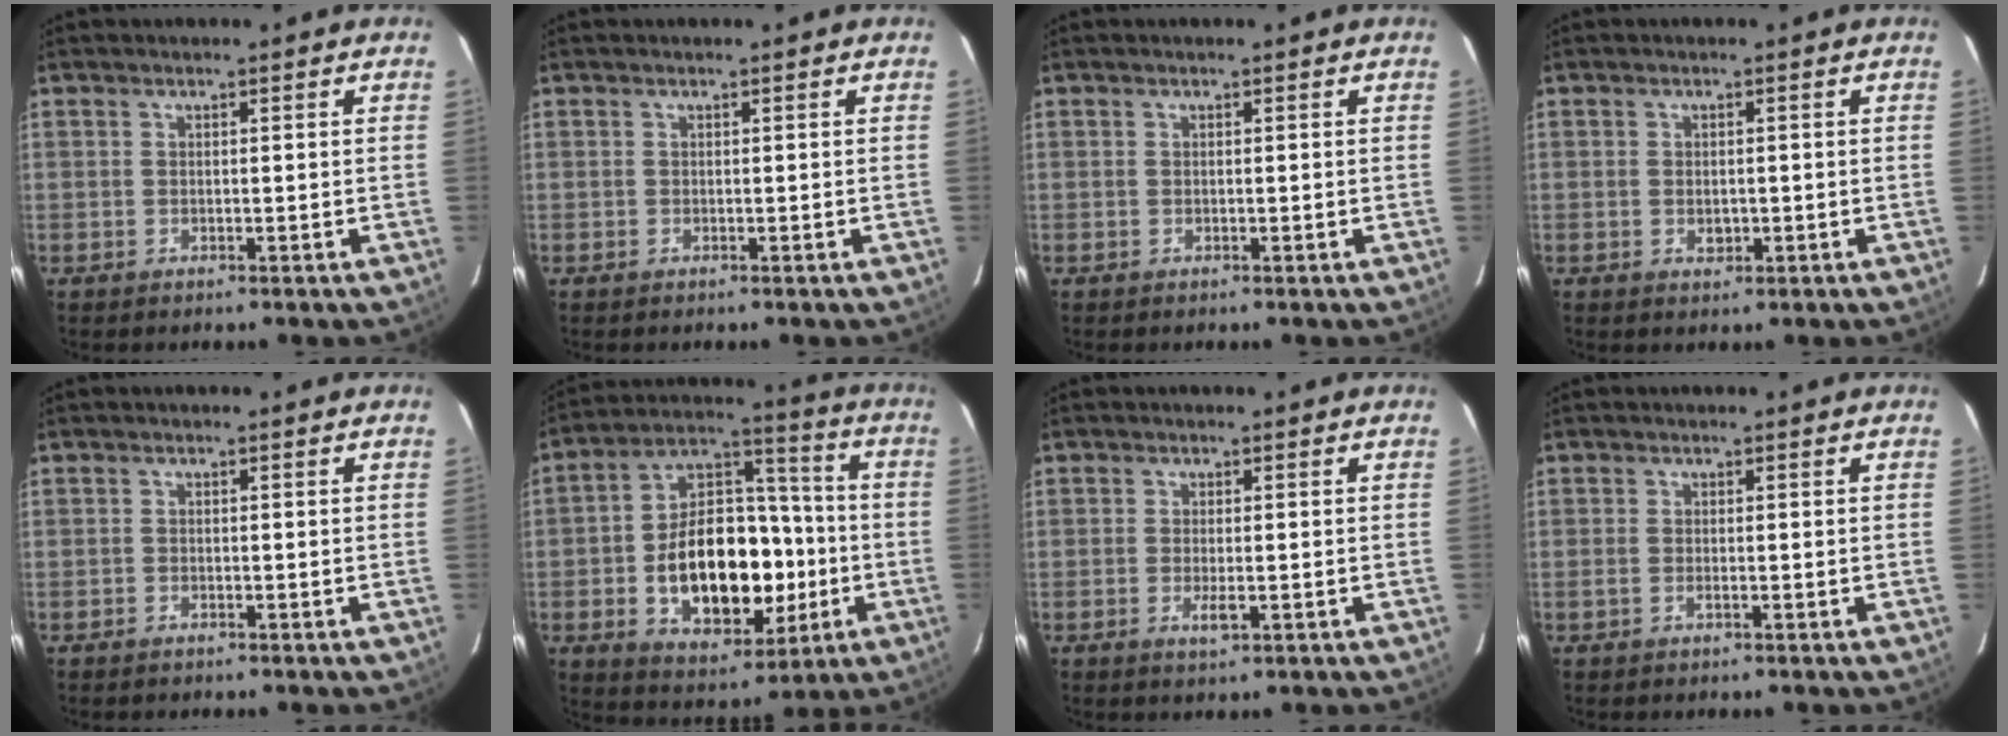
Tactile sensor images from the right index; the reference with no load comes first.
{"total": 0.0}
{"total": 0.0}
{"total": 2.0, "force": [-0.4, 1.5, 1.3], "torque": [-0.019, 0.001, -0.005]}
{"total": 0.7, "force": [-0.7, 0.3, 0.0], "torque": [-0.003, 0.002, -0.013]}
{"total": 20.5, "force": [-3.9, 12.7, 15.6], "torque": [-0.283, 0.040, -0.044]}
{"total": 2.5, "force": [-0.8, 0.7, 2.3], "torque": [-0.044, -0.004, -0.013]}
{"total": 1.2, "force": [-0.4, 0.3, 1.1], "torque": [-0.023, 0.000, -0.009]}